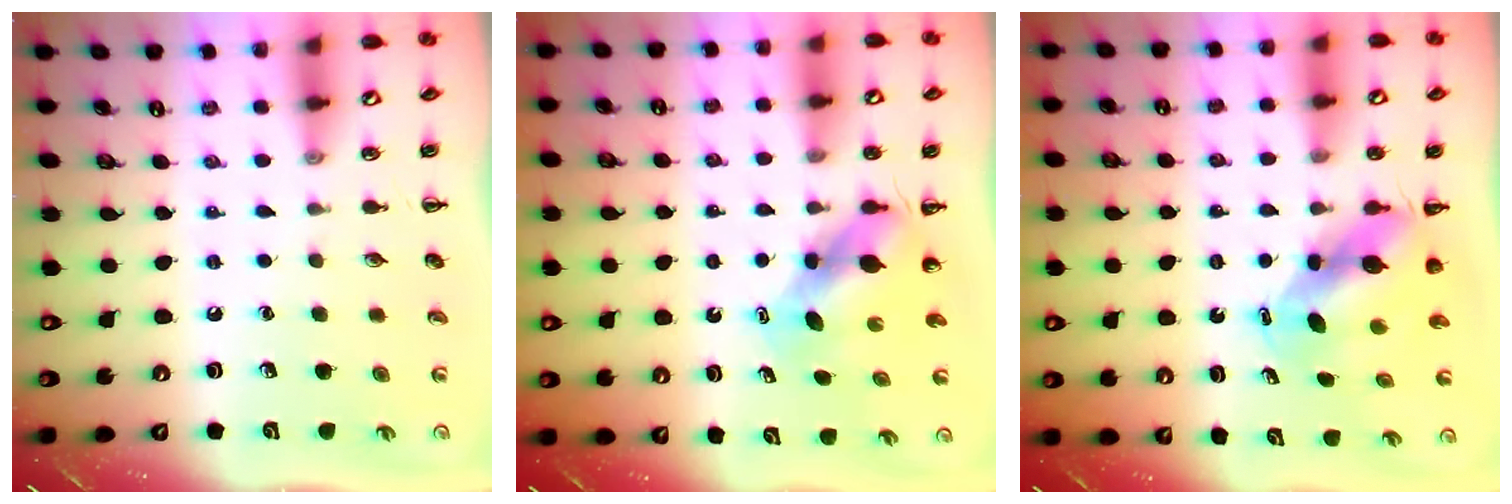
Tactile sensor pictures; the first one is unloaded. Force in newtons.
{"total": 6.0, "press": 5.9, "slide": 1.0}
{"total": 7.3, "press": 7.2, "slide": 0.9}